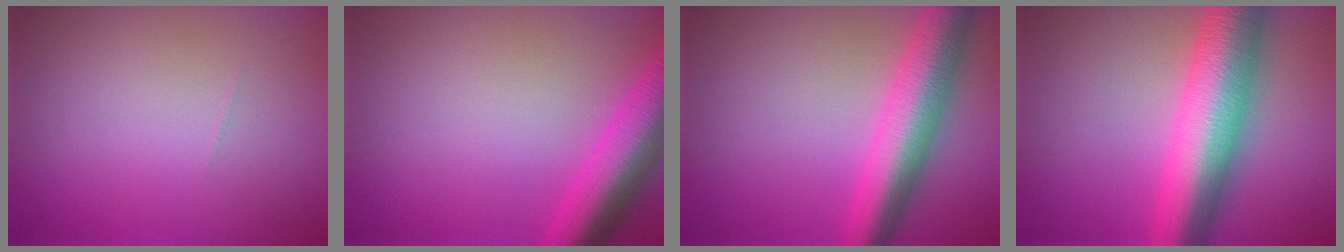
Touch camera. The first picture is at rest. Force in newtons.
{"total": 6.7, "press": 6.7, "slide": 0.3}
{"total": 7.2, "press": 7.2, "slide": 0.2}
{"total": 10.7, "press": 10.7, "slide": 0.1}